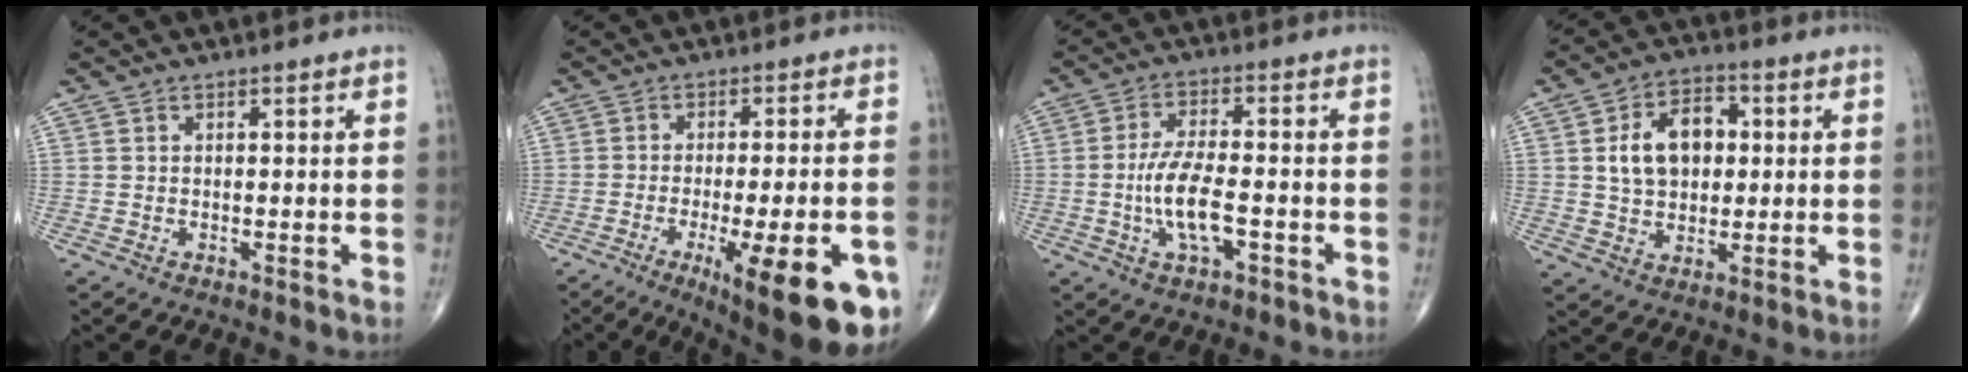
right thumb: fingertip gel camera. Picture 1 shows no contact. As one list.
[{"total": 20.9, "force": [-9.0, 5.9, 18.0], "torque": [-0.193, 0.007, -0.115]}, {"total": 8.6, "force": [-2.3, 3.4, 7.6], "torque": [-0.150, 0.014, -0.043]}, {"total": 11.3, "force": [1.6, 7.7, 8.1], "torque": [-0.109, 0.011, 0.026]}]